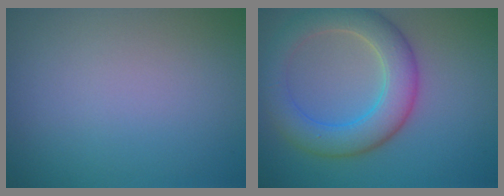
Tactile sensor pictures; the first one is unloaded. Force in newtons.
{"total": 6.1, "press": 6.1, "slide": 0.2}